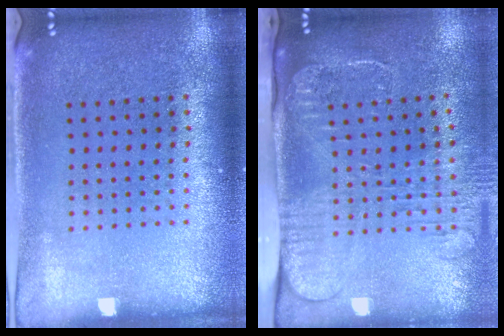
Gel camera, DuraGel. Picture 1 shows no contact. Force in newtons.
{"total": 2.8, "press": 2.1, "slide": 1.8}